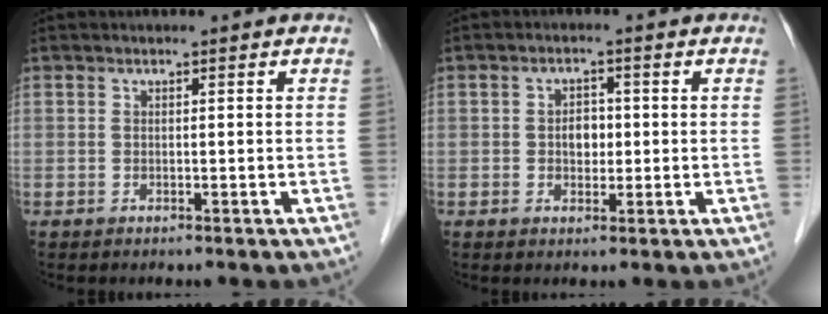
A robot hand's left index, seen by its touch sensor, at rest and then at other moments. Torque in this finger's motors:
{"motor_torque": [0.04, 0.01, 0.07, 0.02]}